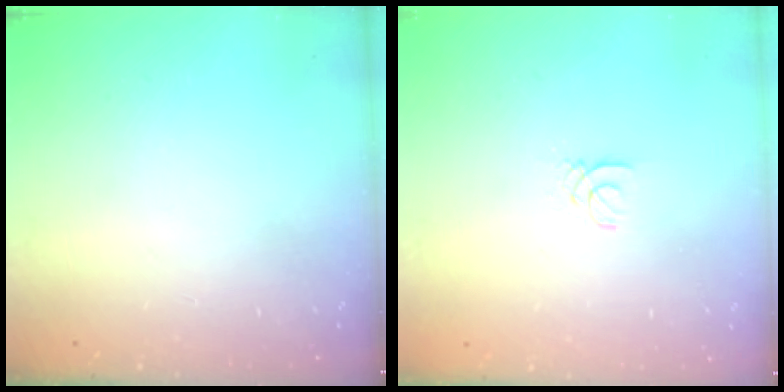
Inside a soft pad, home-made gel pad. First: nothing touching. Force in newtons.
{"total": 1.4, "press": 1.4, "slide": 0.1}